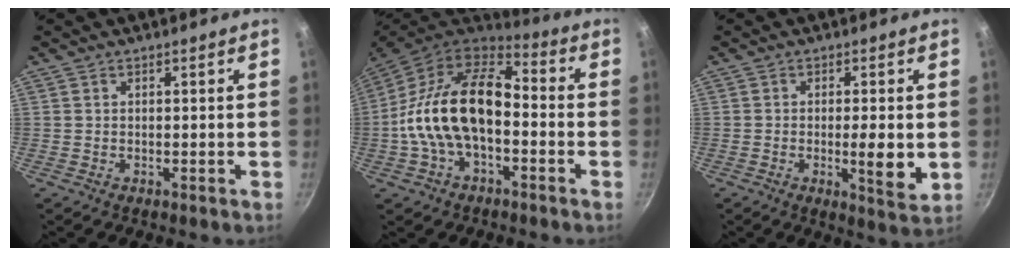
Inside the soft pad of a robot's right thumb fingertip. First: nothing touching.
{"total": 19.0, "force": [-2.5, 11.1, 15.2], "torque": [-0.257, 0.045, -0.058]}
{"total": 6.6, "force": [-0.9, 1.5, 6.4], "torque": [-0.099, -0.011, -0.012]}